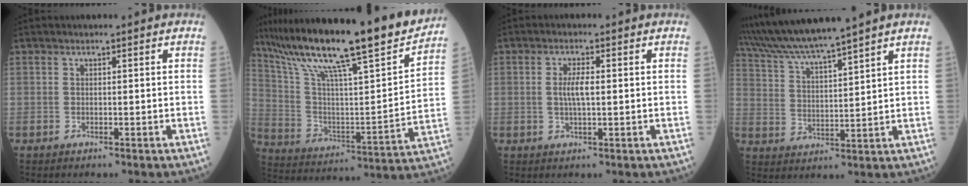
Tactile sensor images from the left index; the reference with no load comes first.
{"total": 26.0, "force": [21.4, 1.2, 14.6], "torque": [-0.260, -0.024, 0.337]}
{"total": 3.2, "force": [0.1, 0.7, 3.1], "torque": [-0.064, -0.001, 0.002]}
{"total": 11.1, "force": [9.8, -1.8, 5.0], "torque": [-0.094, 0.011, 0.181]}